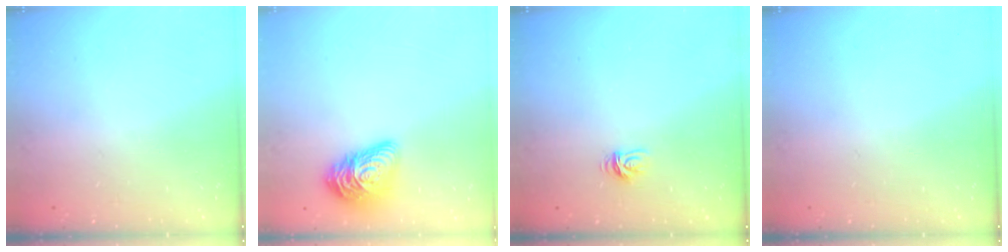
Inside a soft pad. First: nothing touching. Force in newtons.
{"total": 16.0, "press": 16.0, "slide": 0.6}
{"total": 3.5, "press": 3.4, "slide": 0.5}
{"total": 0.0}